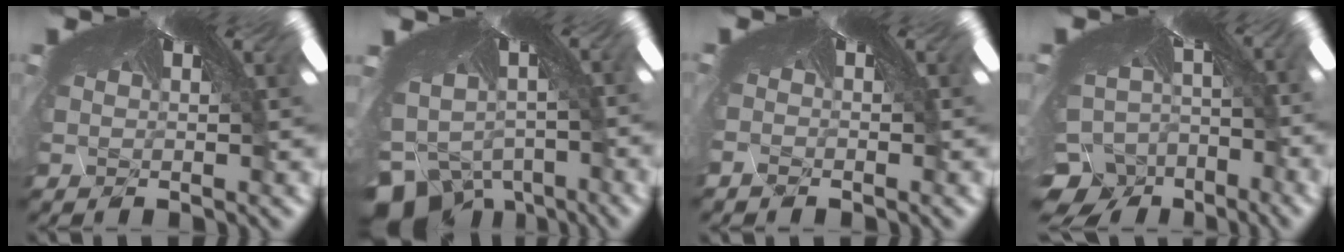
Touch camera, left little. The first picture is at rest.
{"total": 8.9, "force": [-8.6, 2.1, -0.7], "torque": [-0.014, -0.093, -0.100]}
{"total": 1.8, "force": [-1.4, -0.8, -1.0], "torque": [0.014, -0.013, -0.012]}
{"total": 11.2, "force": [-10.8, 2.9, -0.1], "torque": [-0.024, -0.081, -0.165]}